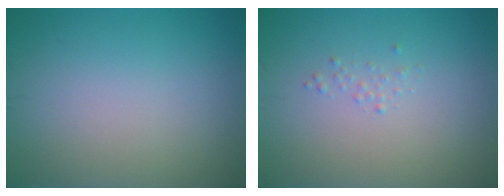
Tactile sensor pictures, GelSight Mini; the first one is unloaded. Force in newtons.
{"total": 0.5, "press": 0.5, "slide": 0.0}